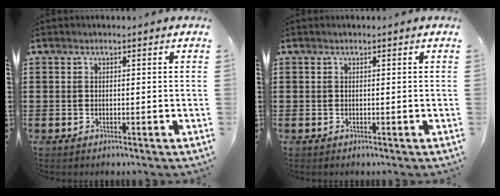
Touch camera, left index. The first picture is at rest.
{"total": 0.0}